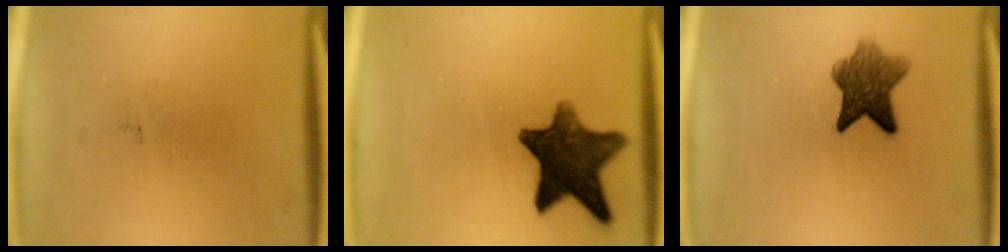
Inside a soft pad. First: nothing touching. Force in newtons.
{"total": 12.5}
{"total": 7.2}